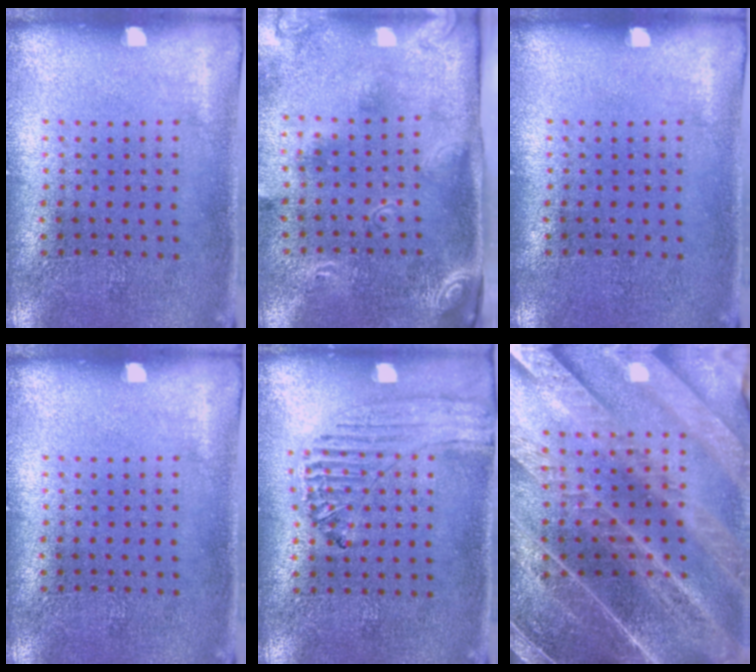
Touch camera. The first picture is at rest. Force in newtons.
{"total": 2.5, "press": 1.7, "slide": 1.8}
{"total": 0.0}
{"total": 0.0}
{"total": 0.5, "press": 0.5, "slide": 0.2}
{"total": 4.9, "press": 4.2, "slide": 2.4}